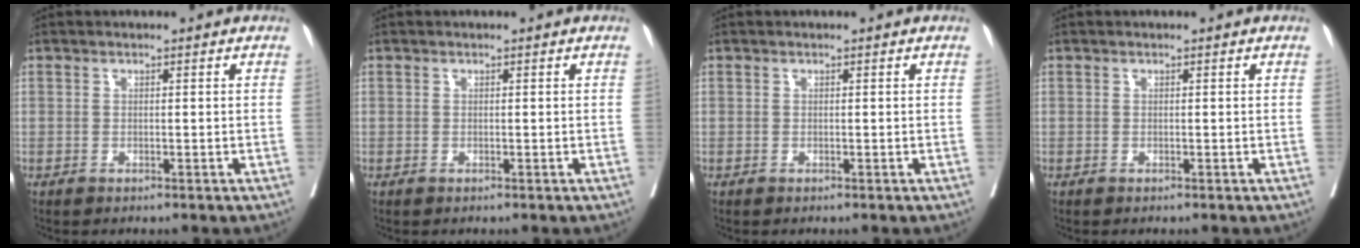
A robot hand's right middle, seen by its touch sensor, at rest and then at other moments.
{"total": 0.0}
{"total": 0.0}
{"total": 0.0}